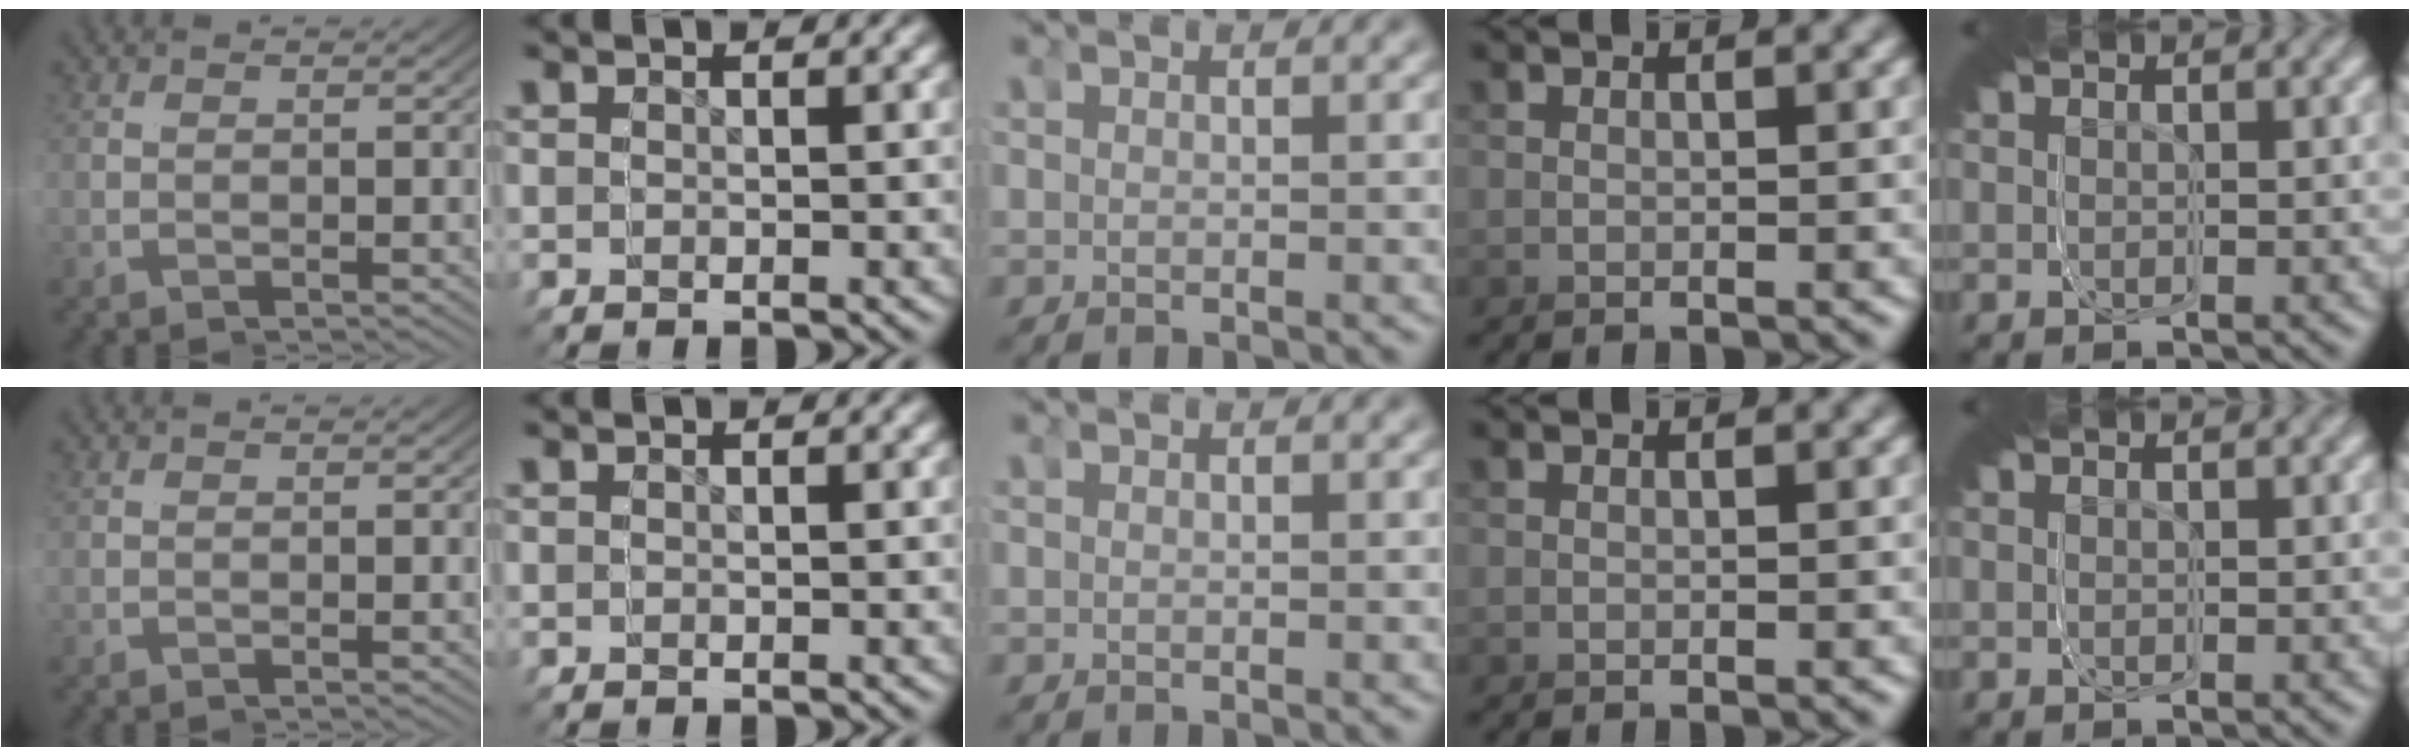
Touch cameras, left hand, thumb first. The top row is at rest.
{}